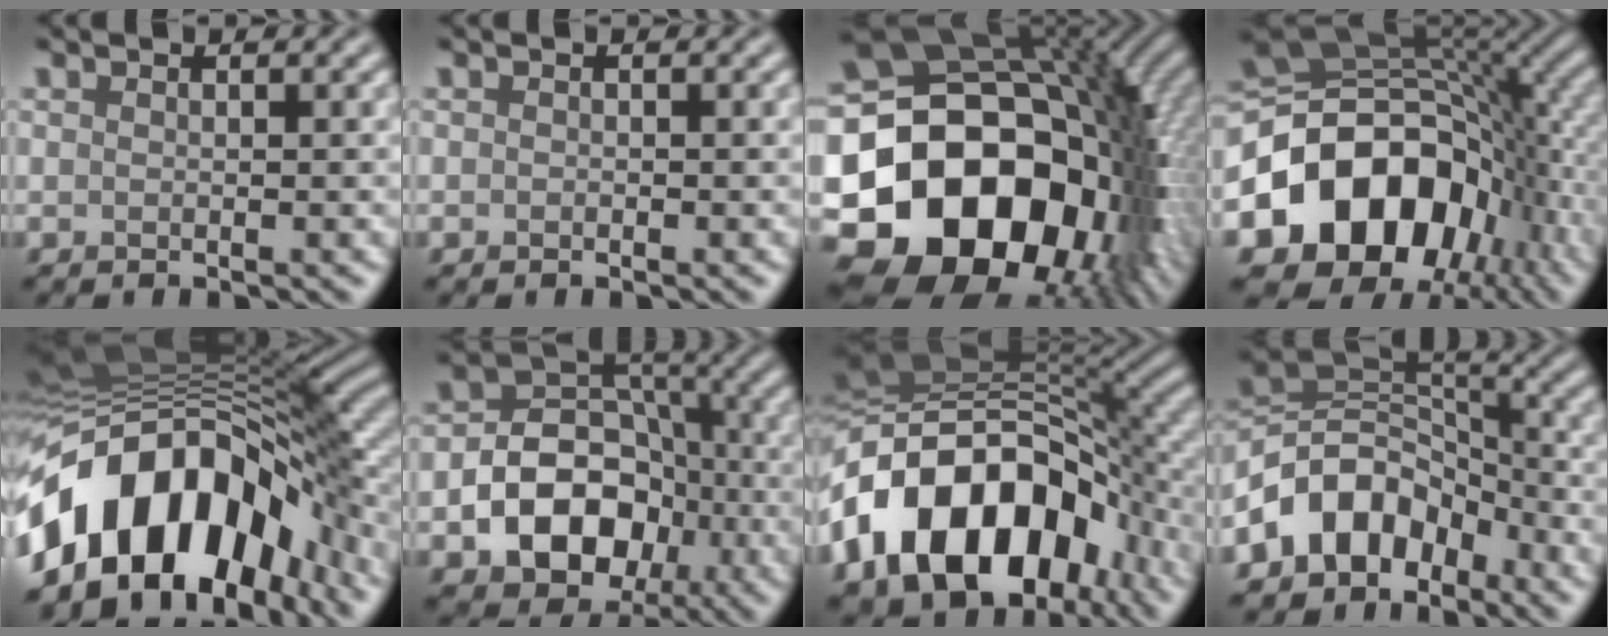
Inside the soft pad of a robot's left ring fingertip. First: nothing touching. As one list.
[{"total": 0.0}, {"total": 21.6, "force": [-5.4, 16.3, 13.2], "torque": [-0.209, -0.026, -0.088]}, {"total": 16.3, "force": [-5.0, 12.1, 9.7], "torque": [-0.165, -0.007, -0.095]}, {"total": 15.7, "force": [-6.8, 8.7, 11.1], "torque": [-0.179, 0.018, -0.126]}, {"total": 9.5, "force": [-3.0, 7.1, 5.5], "torque": [-0.073, 0.000, -0.061]}, {"total": 17.6, "force": [-5.0, 11.6, 12.3], "torque": [-0.222, 0.000, -0.086]}, {"total": 7.8, "force": [-4.6, 5.3, 3.4], "torque": [-0.038, 0.010, -0.101]}]